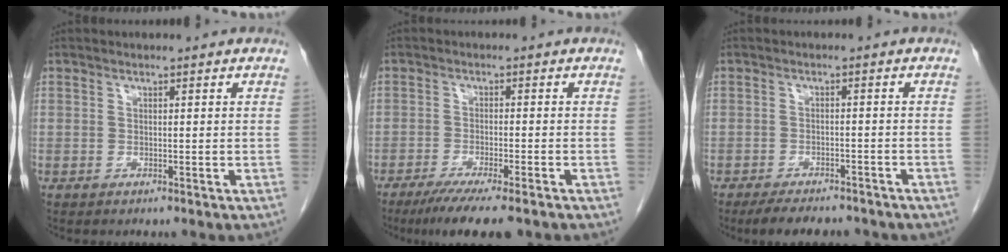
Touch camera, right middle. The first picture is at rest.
{"total": 9.2, "force": [-6.9, 0.8, 6.0], "torque": [-0.088, -0.021, -0.104]}
{"total": 9.1, "force": [-7.8, 2.6, 4.0], "torque": [-0.053, -0.003, -0.104]}